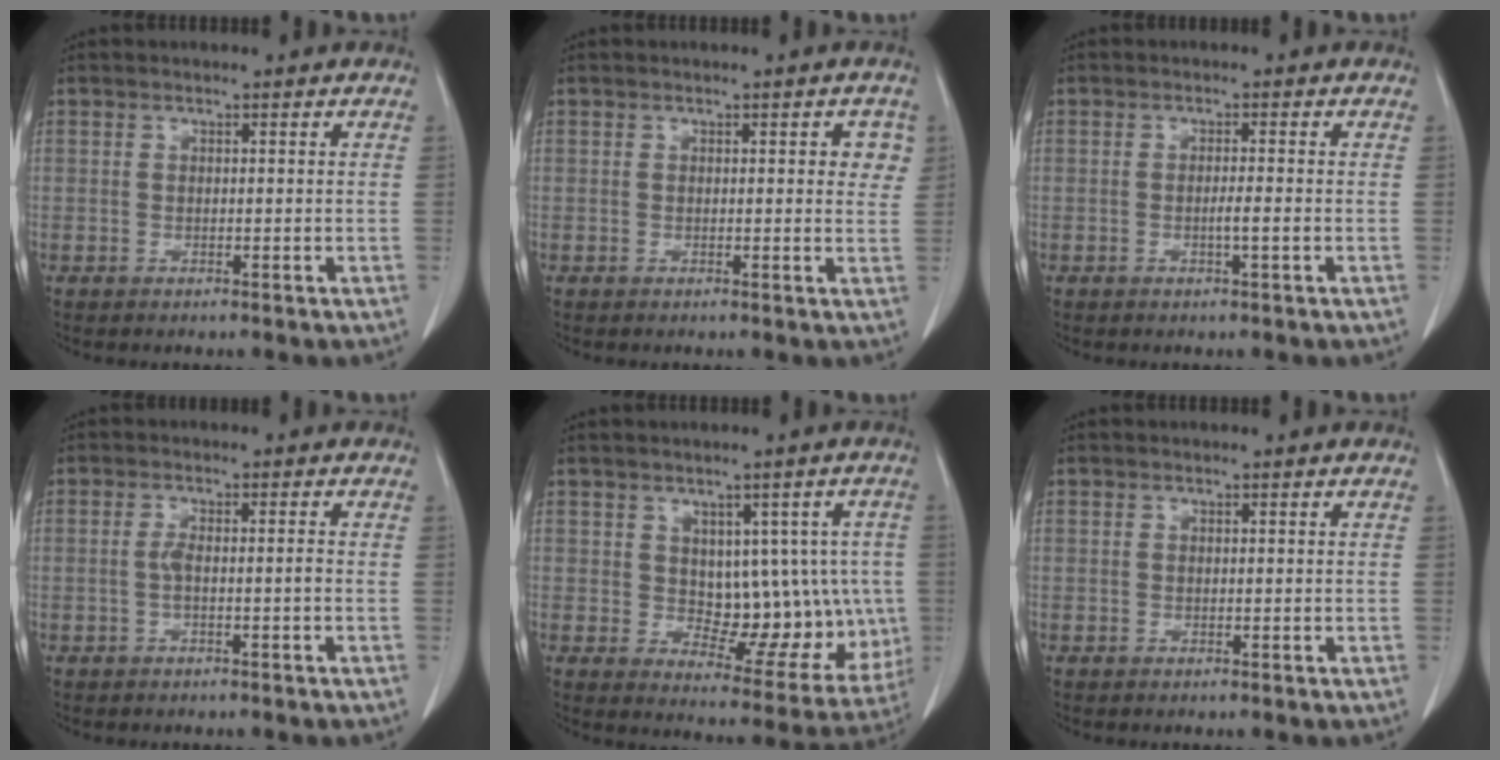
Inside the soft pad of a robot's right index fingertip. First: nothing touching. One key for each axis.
{"total": 2.8, "fx": 0.9, "fy": 1.3, "fz": 2.4, "tx": -0.014, "ty": 0.003, "tz": 0.004}
{"total": 1.6, "fx": -0.4, "fy": -0.2, "fz": 1.6, "tx": -0.027, "ty": 0.001, "tz": -0.007}
{"total": 2.0, "fx": -0.6, "fy": 0.1, "fz": 1.9, "tx": -0.033, "ty": 0.003, "tz": -0.010}
{"total": 11.7, "fx": 1.1, "fy": 6.8, "fz": 9.5, "tx": -0.098, "ty": 0.014, "tz": 0.038}
{"total": 0.0}